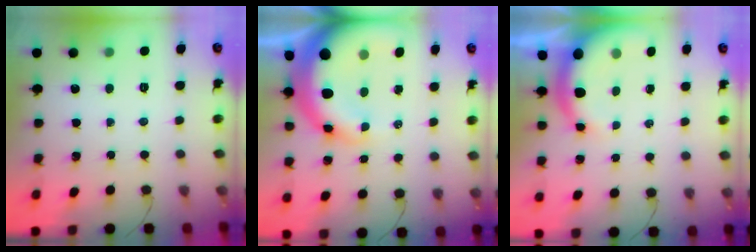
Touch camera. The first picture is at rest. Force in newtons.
{"total": 18.4, "press": 18.0, "slide": 4.0}
{"total": 5.0, "press": 4.9, "slide": 1.0}